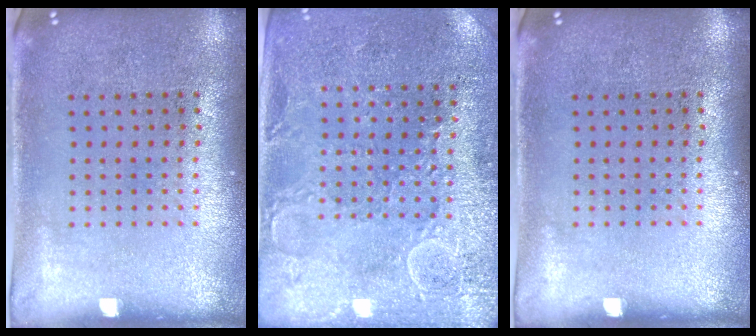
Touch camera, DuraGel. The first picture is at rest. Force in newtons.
{"total": 2.7, "press": 2.6, "slide": 0.7}
{"total": 0.0}